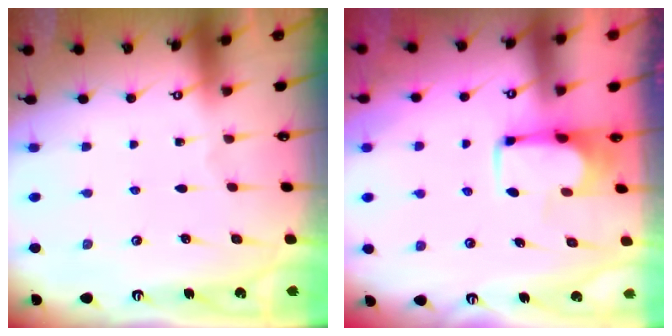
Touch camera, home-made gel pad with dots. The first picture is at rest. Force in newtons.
{"total": 3.5, "press": 3.5, "slide": 0.2}